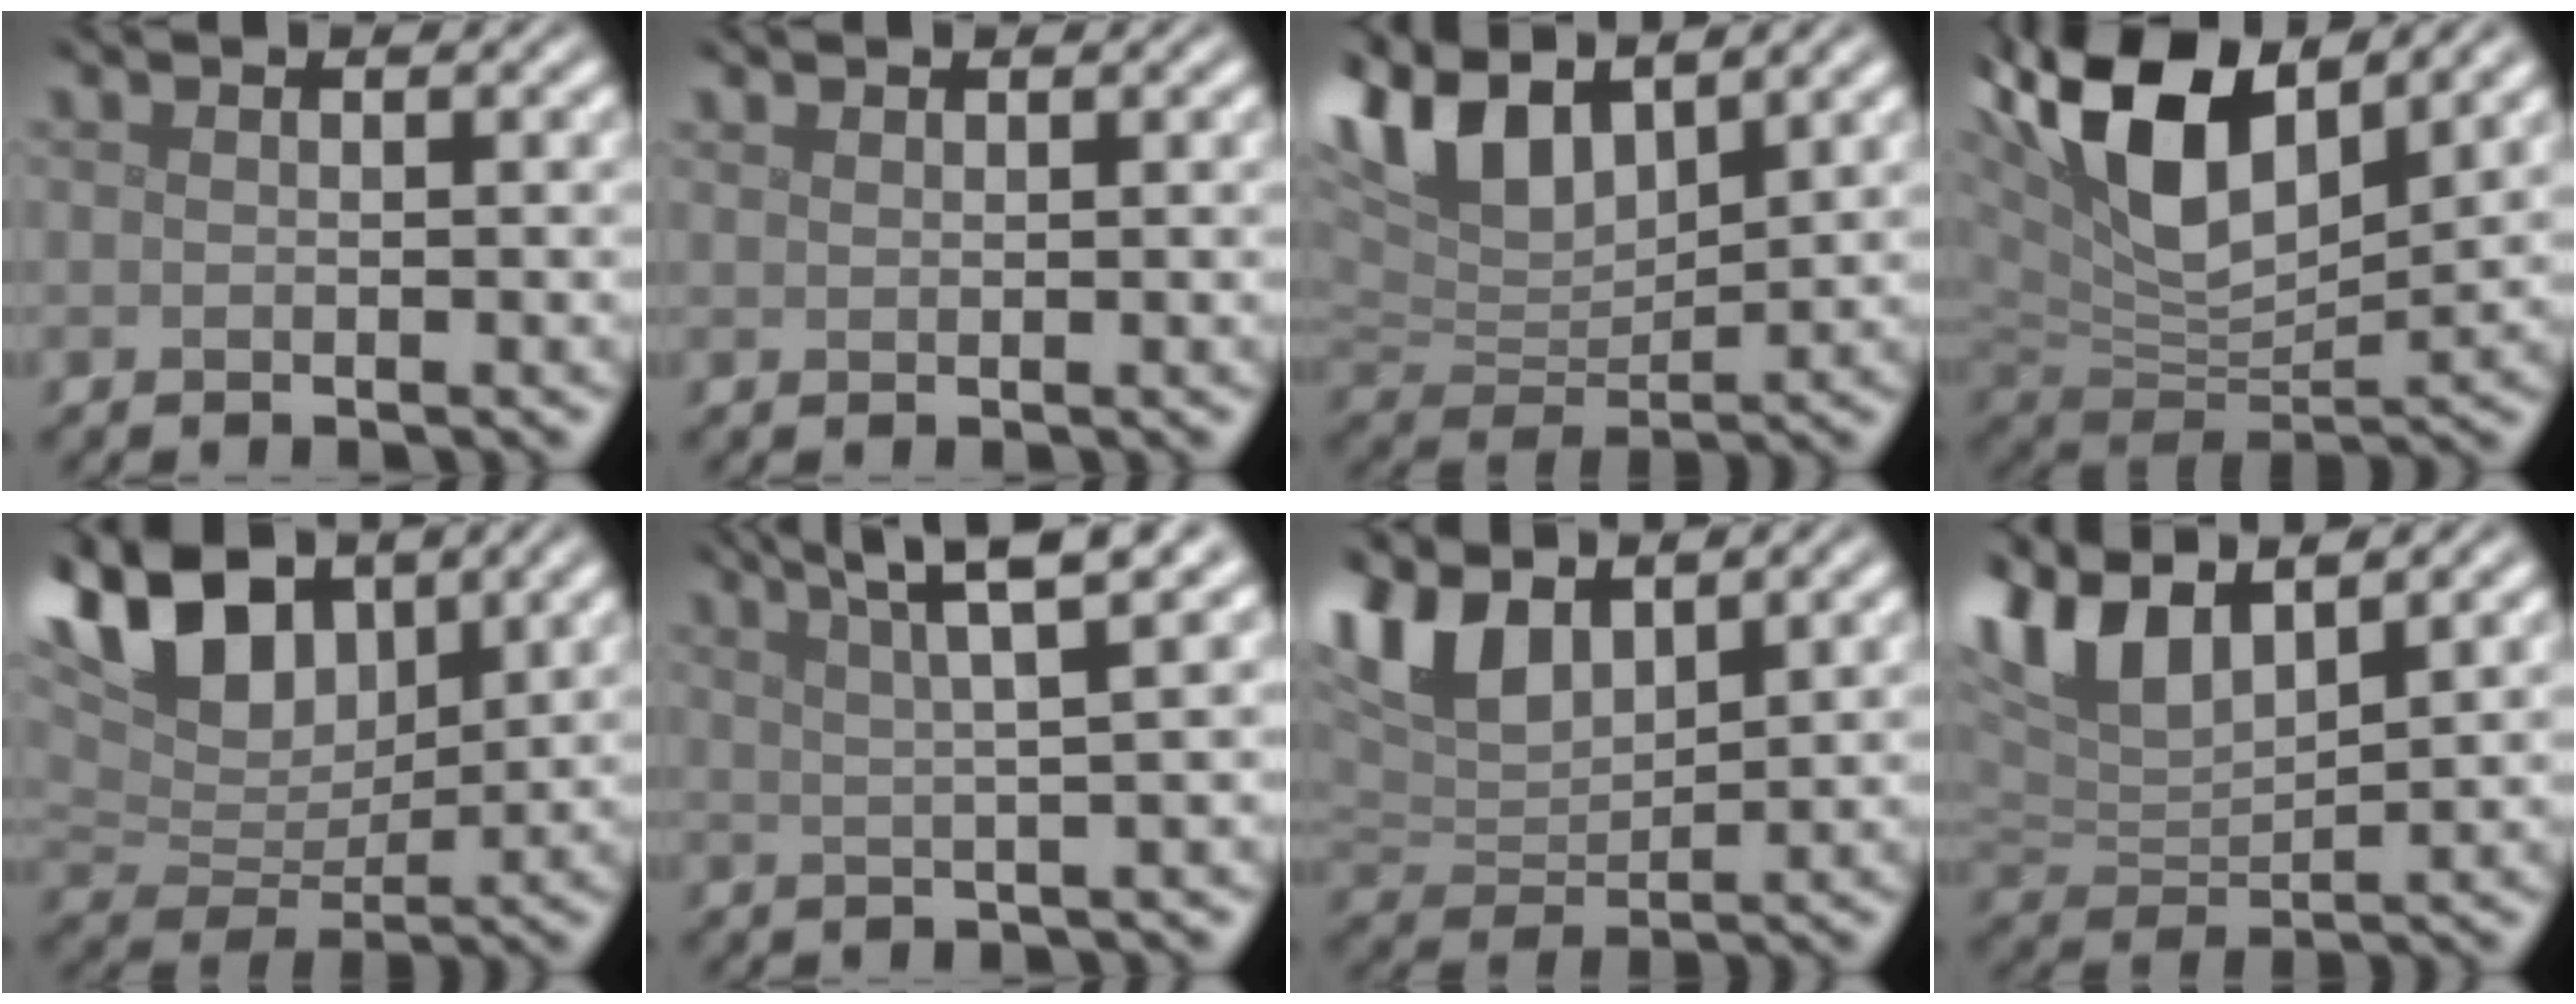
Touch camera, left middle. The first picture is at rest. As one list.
[{"total": 0.6, "force": [0.5, 0.1, 0.1], "torque": [-0.001, -0.003, 0.013]}, {"total": 9.1, "force": [5.5, 4.3, 5.8], "torque": [-0.136, 0.018, 0.100]}, {"total": 12.0, "force": [6.0, 5.6, 8.8], "torque": [-0.179, 0.019, 0.104]}, {"total": 10.9, "force": [5.8, 6.1, 6.9], "torque": [-0.154, 0.017, 0.096]}, {"total": 6.0, "force": [3.8, 0.8, 4.6], "torque": [-0.074, 0.014, 0.057]}, {"total": 6.7, "force": [4.0, 3.3, 4.3], "torque": [-0.098, 0.010, 0.075]}, {"total": 7.0, "force": [4.4, 3.0, 4.5], "torque": [-0.106, 0.015, 0.083]}]